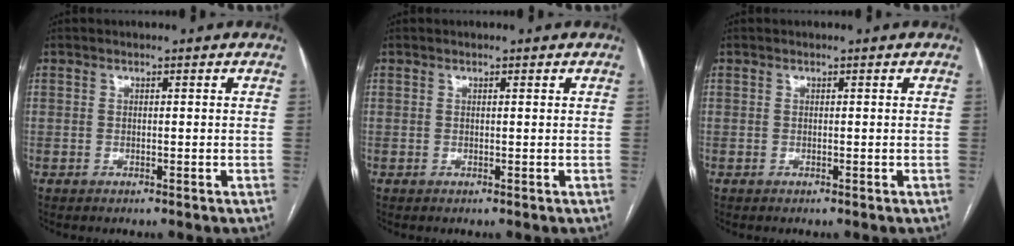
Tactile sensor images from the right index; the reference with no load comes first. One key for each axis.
{"total": 0.0}
{"total": 0.0}